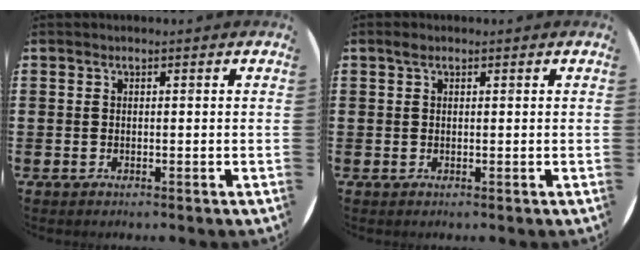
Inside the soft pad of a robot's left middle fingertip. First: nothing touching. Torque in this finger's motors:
{"motor_torque": [0.24, -0.33, 0.10, 0.02]}